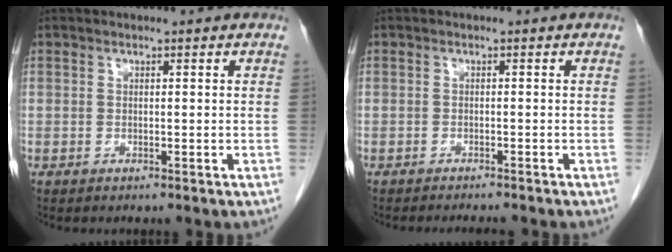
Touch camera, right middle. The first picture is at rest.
{"total": 4.4, "force": [-4.1, 0.4, 1.7], "torque": [-0.015, -0.006, -0.053]}